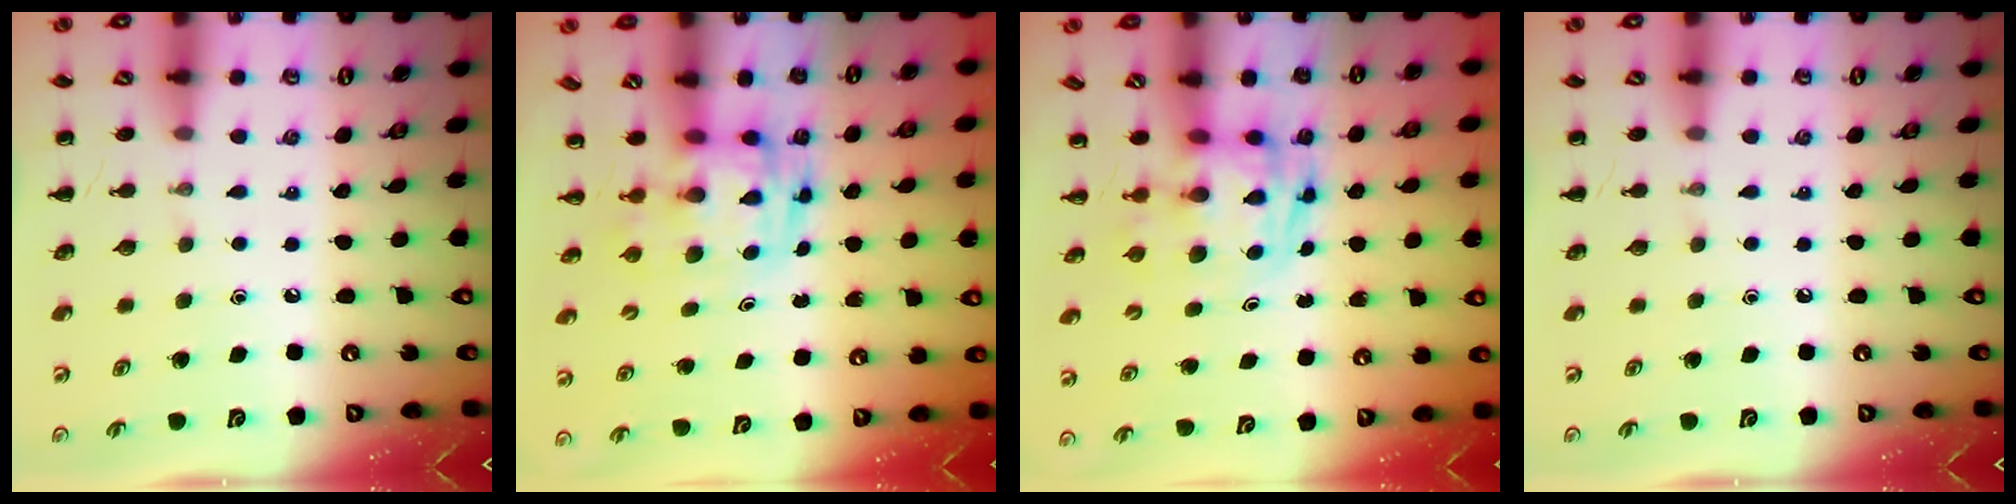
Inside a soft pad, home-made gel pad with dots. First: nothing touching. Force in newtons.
{"total": 2.8, "press": 2.8, "slide": 0.5}
{"total": 2.7, "press": 2.6, "slide": 0.5}
{"total": 0.0}